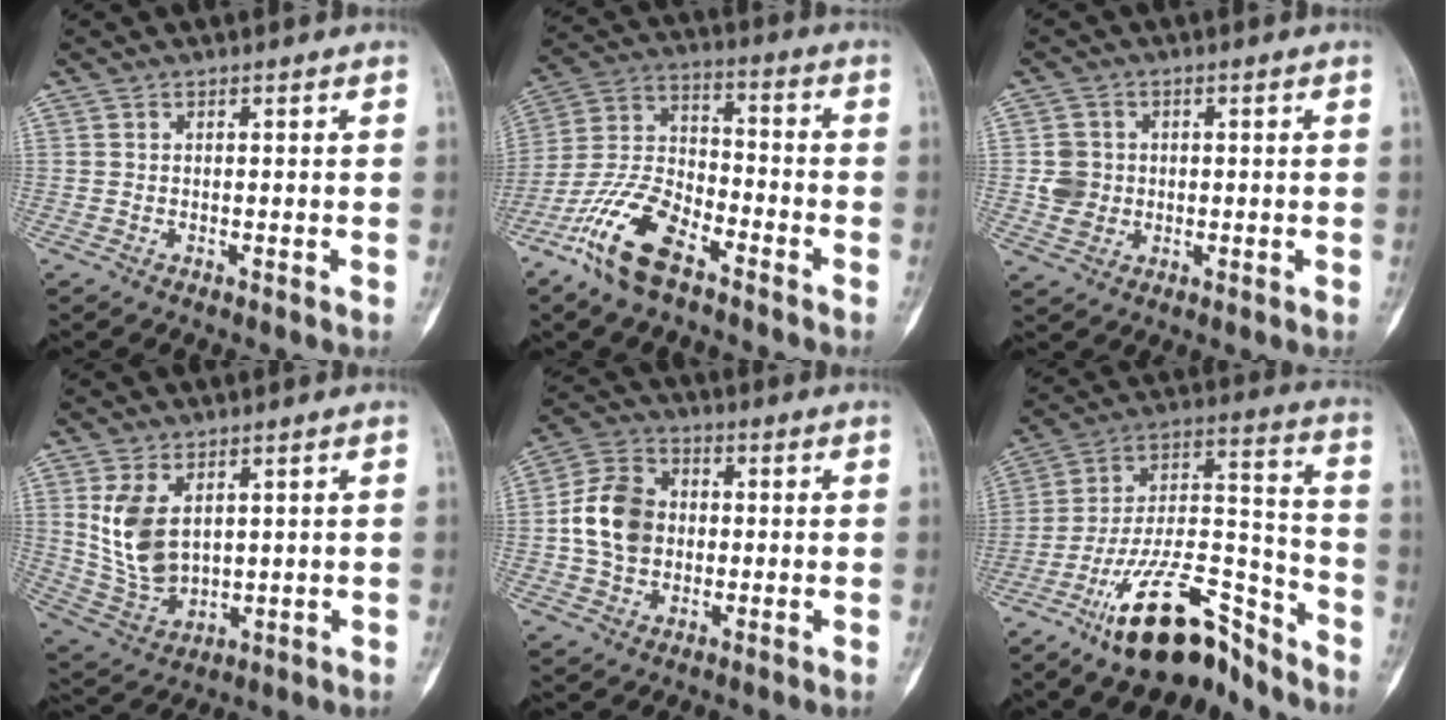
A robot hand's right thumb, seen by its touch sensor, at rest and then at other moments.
{"total": 14.1, "force": [-8.9, 6.1, 9.1], "torque": [-0.186, 0.049, -0.180]}
{"total": 4.7, "force": [0.0, 4.3, 1.9], "torque": [-0.018, 0.004, 0.003]}
{"total": 10.5, "force": [2.9, 6.5, 7.7], "torque": [-0.138, -0.016, 0.076]}
{"total": 11.1, "force": [-0.1, 8.7, 6.9], "torque": [-0.109, 0.019, -0.008]}
{"total": 20.0, "force": [-14.3, 7.2, 12.0], "torque": [-0.194, 0.110, -0.248]}